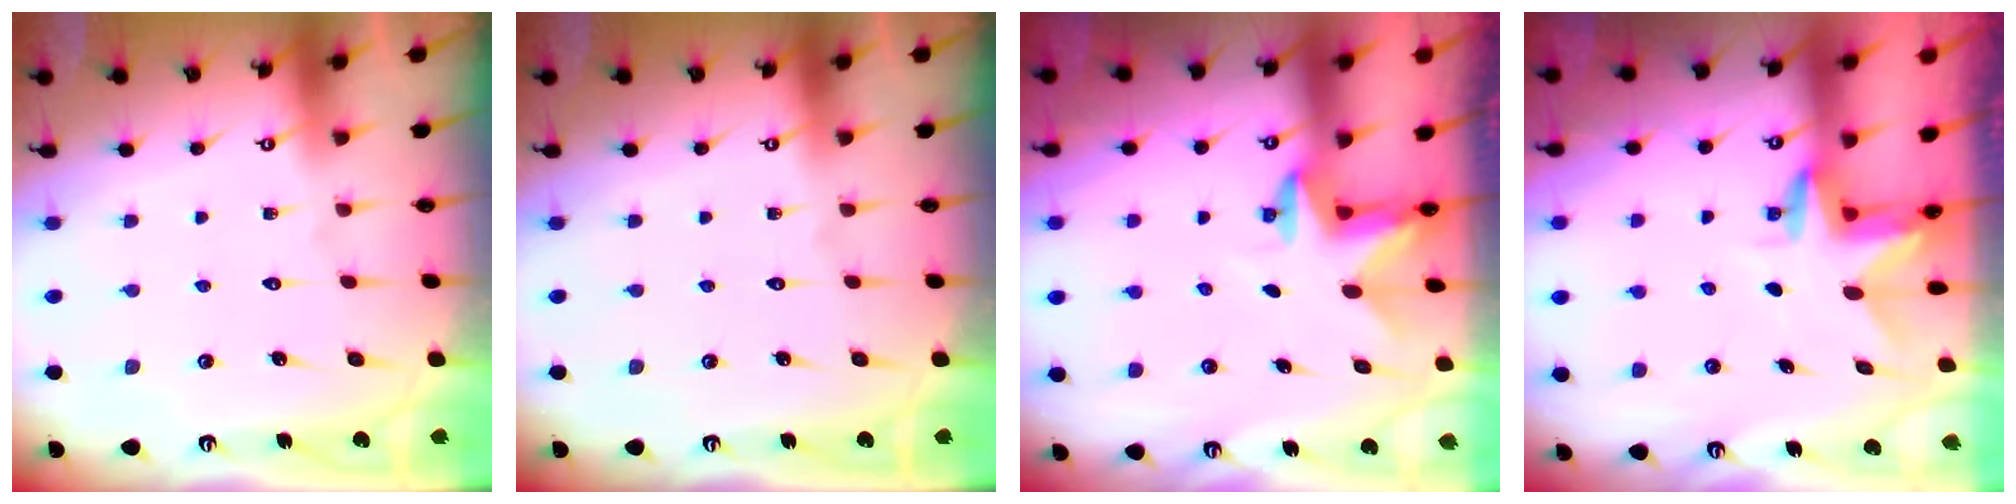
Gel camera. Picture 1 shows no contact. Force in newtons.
{"total": 0.0}
{"total": 2.5, "press": 2.5, "slide": 0.4}
{"total": 3.1, "press": 3.1, "slide": 0.2}